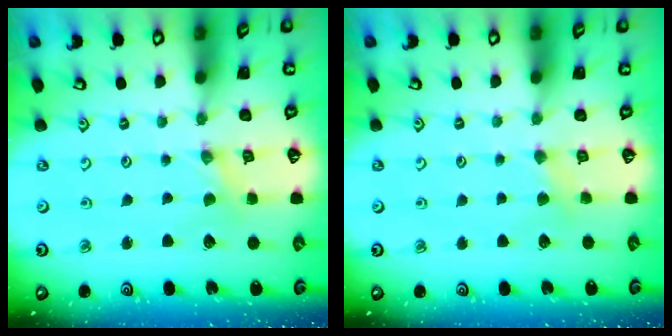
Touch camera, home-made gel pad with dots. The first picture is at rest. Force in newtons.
{"total": 3.1, "press": 3.0, "slide": 0.5}